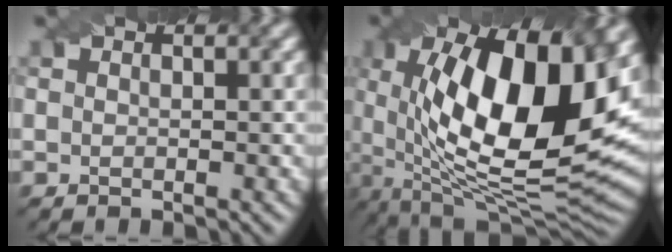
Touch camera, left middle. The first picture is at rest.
{"total": 16.8, "force": [3.2, 6.9, 15.0], "torque": [-0.238, -0.005, 0.040]}